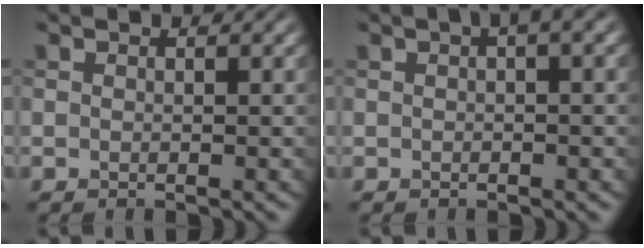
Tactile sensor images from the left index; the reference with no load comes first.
{"total": 2.6, "force": [0.9, 0.4, 2.4], "torque": [-0.032, 0.013, 0.012]}